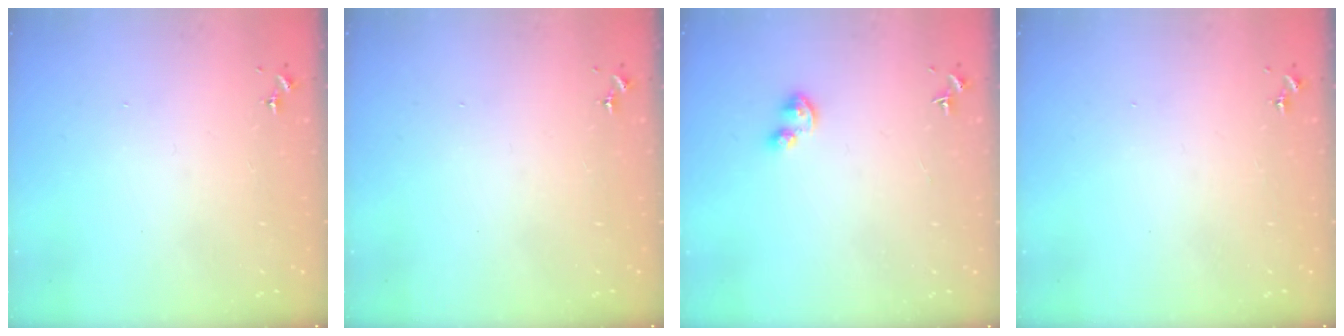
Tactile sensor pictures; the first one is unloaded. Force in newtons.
{"total": 0.0}
{"total": 6.0, "press": 6.0, "slide": 0.6}
{"total": 0.0}